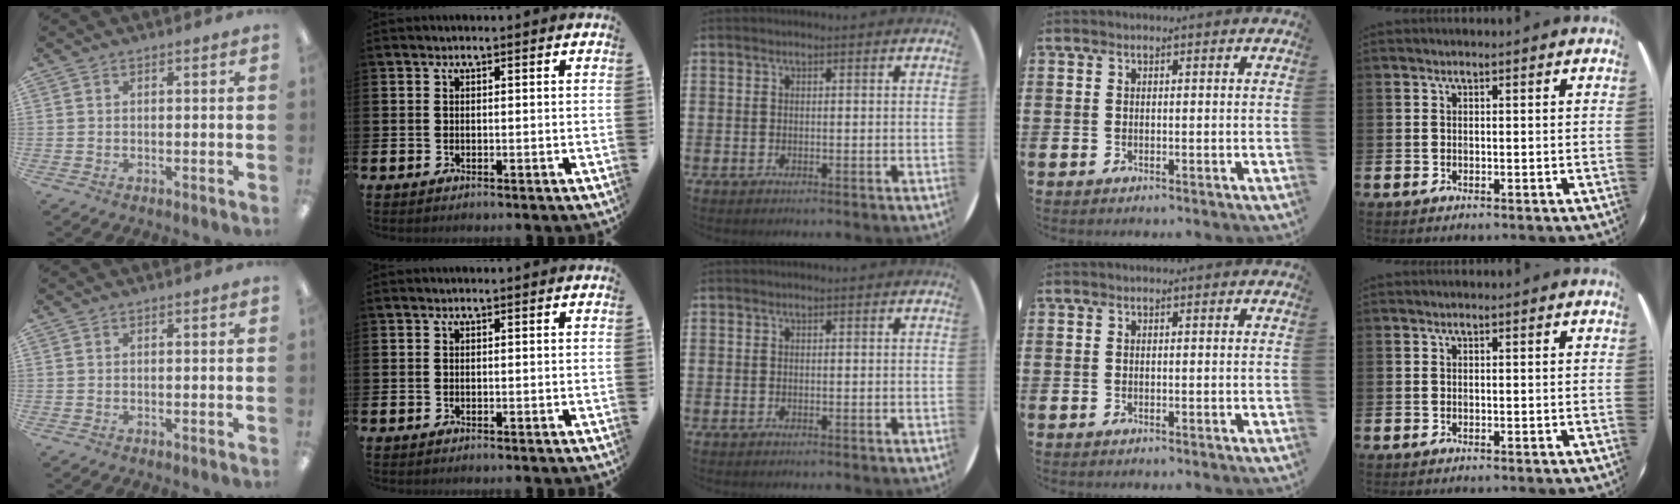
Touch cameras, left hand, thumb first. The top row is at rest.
{}